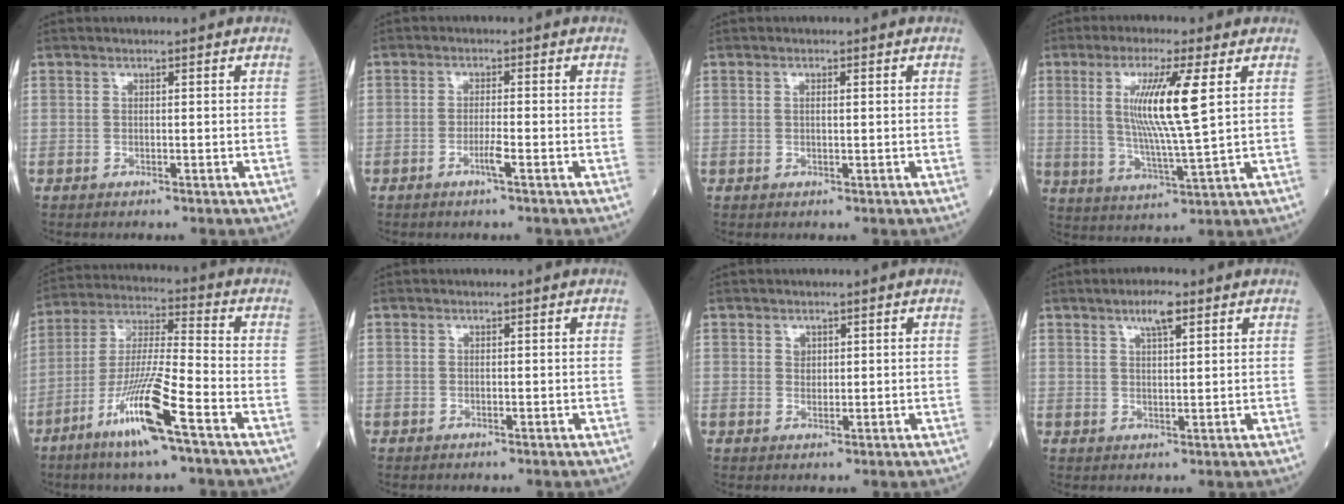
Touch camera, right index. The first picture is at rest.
{"total": 2.2, "force": [-1.3, -0.2, 1.8], "torque": [-0.035, -0.003, -0.028]}
{"total": 1.0, "force": [0.2, 0.2, 0.9], "torque": [-0.022, 0.001, 0.004]}
{"total": 10.8, "force": [2.8, -0.5, 10.5], "torque": [-0.207, -0.009, 0.052]}
{"total": 12.7, "force": [-6.9, 0.3, 10.7], "torque": [-0.212, -0.018, -0.134]}
{"total": 0.0}
{"total": 1.2, "force": [0.5, 0.9, 0.5], "torque": [-0.002, -0.002, 0.006]}
{"total": 4.0, "force": [2.4, 0.8, 3.1], "torque": [-0.057, 0.004, 0.040]}